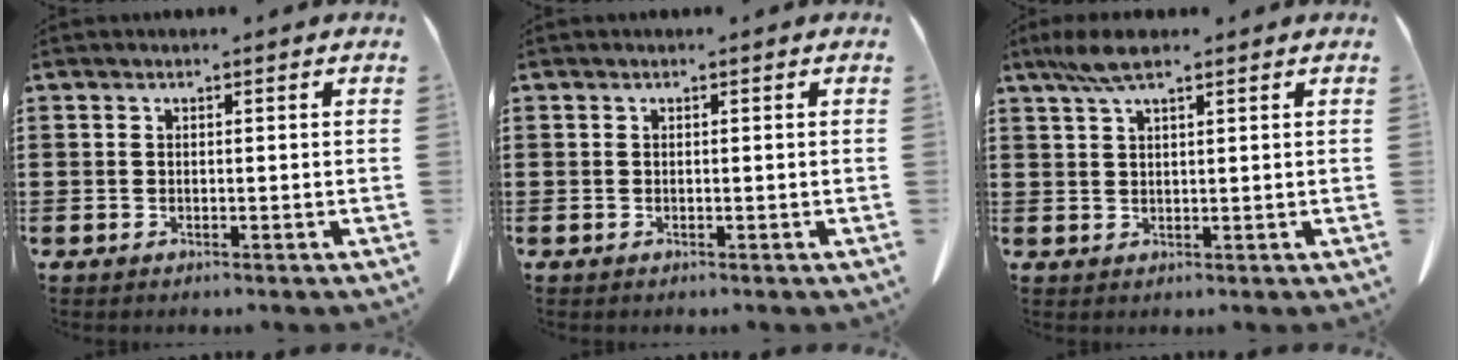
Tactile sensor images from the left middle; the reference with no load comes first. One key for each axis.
{"total": 0.0}
{"total": 4.5, "fx": 2.7, "fy": 1.0, "fz": 3.5, "tx": -0.074, "ty": 0.003, "tz": 0.050}